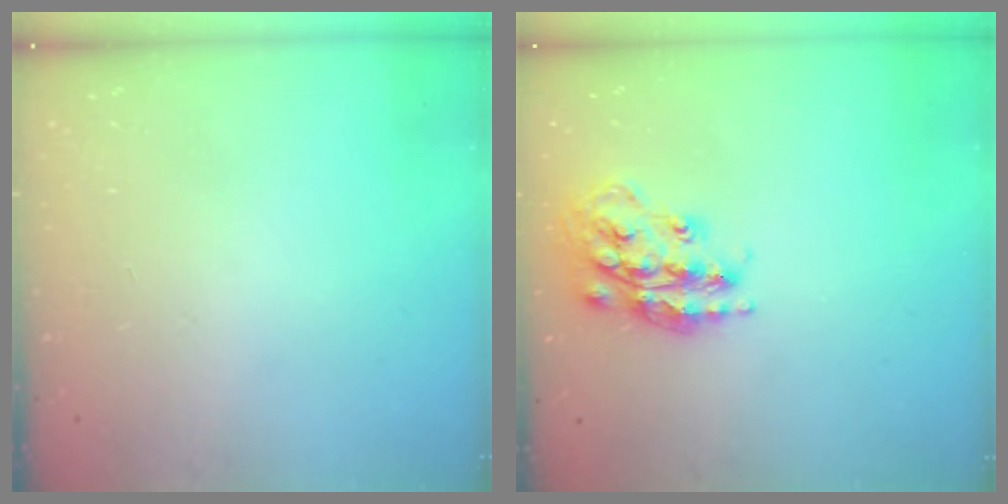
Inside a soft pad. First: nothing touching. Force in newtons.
{"total": 17.1, "press": 17.1, "slide": 1.0}